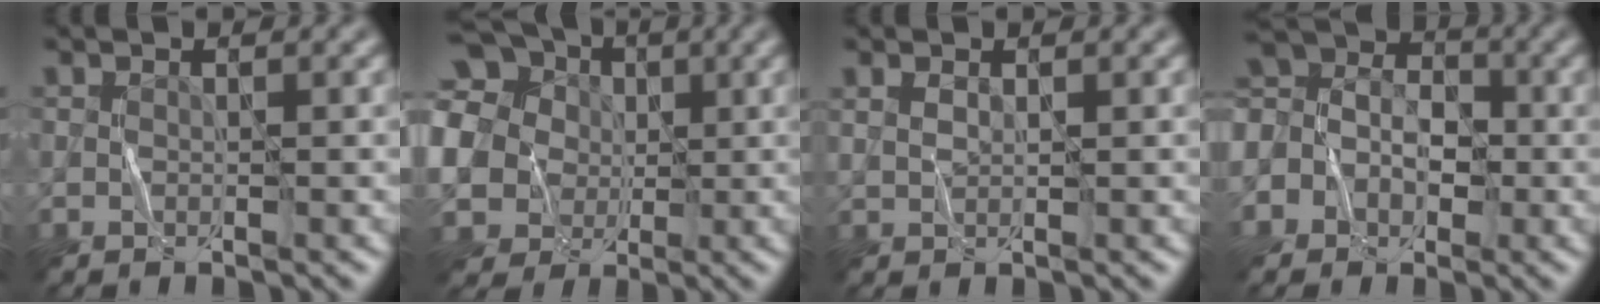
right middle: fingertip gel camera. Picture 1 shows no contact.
{"total": 17.3, "force": [3.1, 15.5, 7.0], "torque": [-0.194, 0.018, 0.026]}
{"total": 1.0, "force": [0.4, 0.4, 0.7], "torque": [-0.022, 0.001, 0.013]}
{"total": 6.8, "force": [-0.3, 5.8, 3.4], "torque": [-0.074, 0.029, -0.037]}